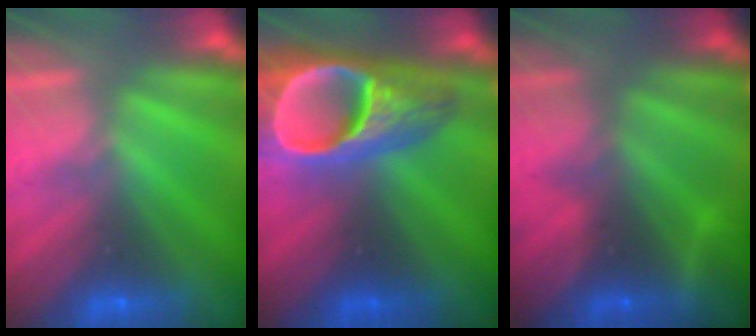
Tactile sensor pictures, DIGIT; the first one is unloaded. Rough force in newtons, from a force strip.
{"total": 7.5}
{"total": 7.6}